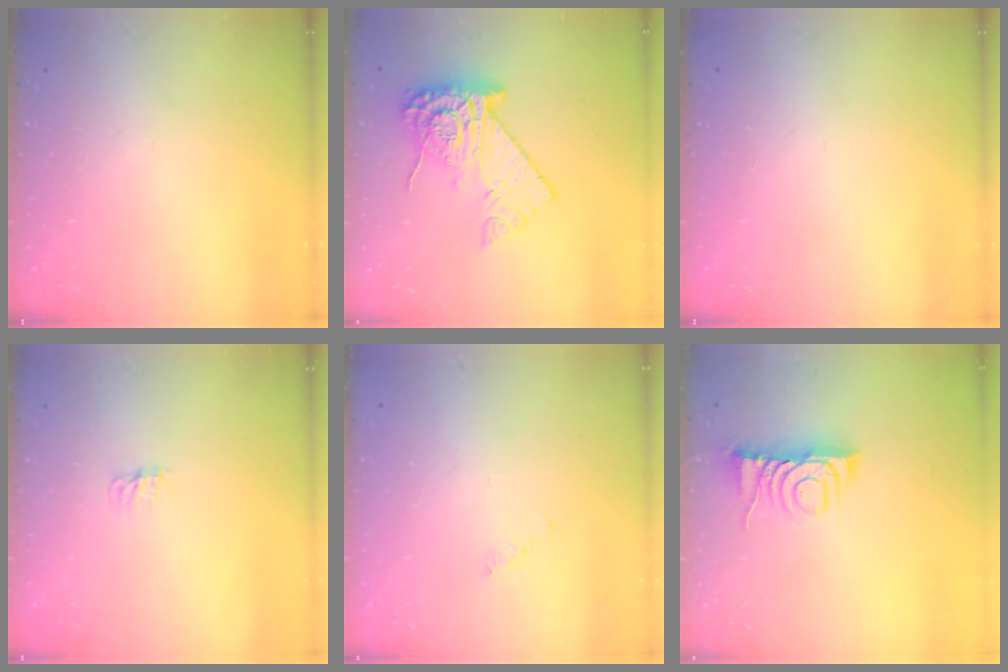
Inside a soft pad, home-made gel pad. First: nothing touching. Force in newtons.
{"total": 16.5, "press": 16.4, "slide": 1.8}
{"total": 0.0}
{"total": 0.0}
{"total": 0.7, "press": 0.6, "slide": 0.2}
{"total": 8.3, "press": 8.3, "slide": 0.5}